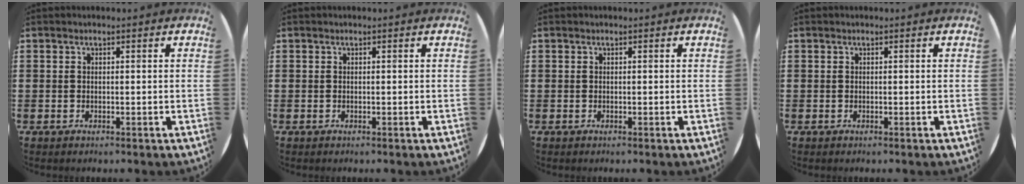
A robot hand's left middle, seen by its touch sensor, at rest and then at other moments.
{"total": 0.0}
{"total": 0.0}
{"total": 0.0}